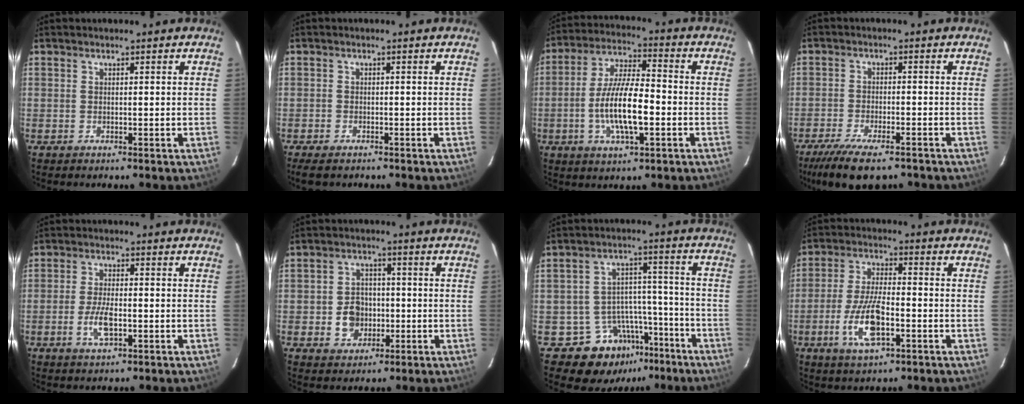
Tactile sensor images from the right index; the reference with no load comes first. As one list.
[{"total": 3.5, "force": [-2.7, 1.4, 1.6], "torque": [-0.041, -0.011, -0.049]}, {"total": 12.1, "force": [-2.9, 3.3, 11.2], "torque": [-0.220, -0.002, -0.054]}, {"total": 12.4, "force": [-9.5, 3.6, 7.0], "torque": [-0.158, -0.034, -0.161]}, {"total": 5.5, "force": [-1.9, 2.0, 4.8], "torque": [-0.102, -0.003, -0.036]}, {"total": 6.3, "force": [-1.6, 5.5, 2.6], "torque": [-0.058, 0.016, -0.020]}, {"total": 11.7, "force": [-7.6, 8.5, 2.6], "torque": [-0.044, 0.049, -0.095]}, {"total": 10.7, "force": [-3.9, 3.5, 9.3], "torque": [-0.194, -0.006, -0.073]}]